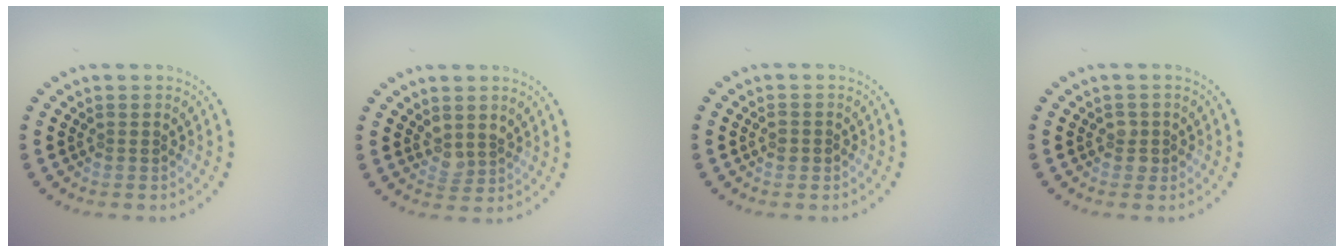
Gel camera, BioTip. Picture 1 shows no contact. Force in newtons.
{"total": 1.7, "press": 1.3, "slide": 1.1}
{"total": 1.0, "press": 1.0, "slide": 0.1}
{"total": 1.0, "press": 1.0, "slide": 0.2}